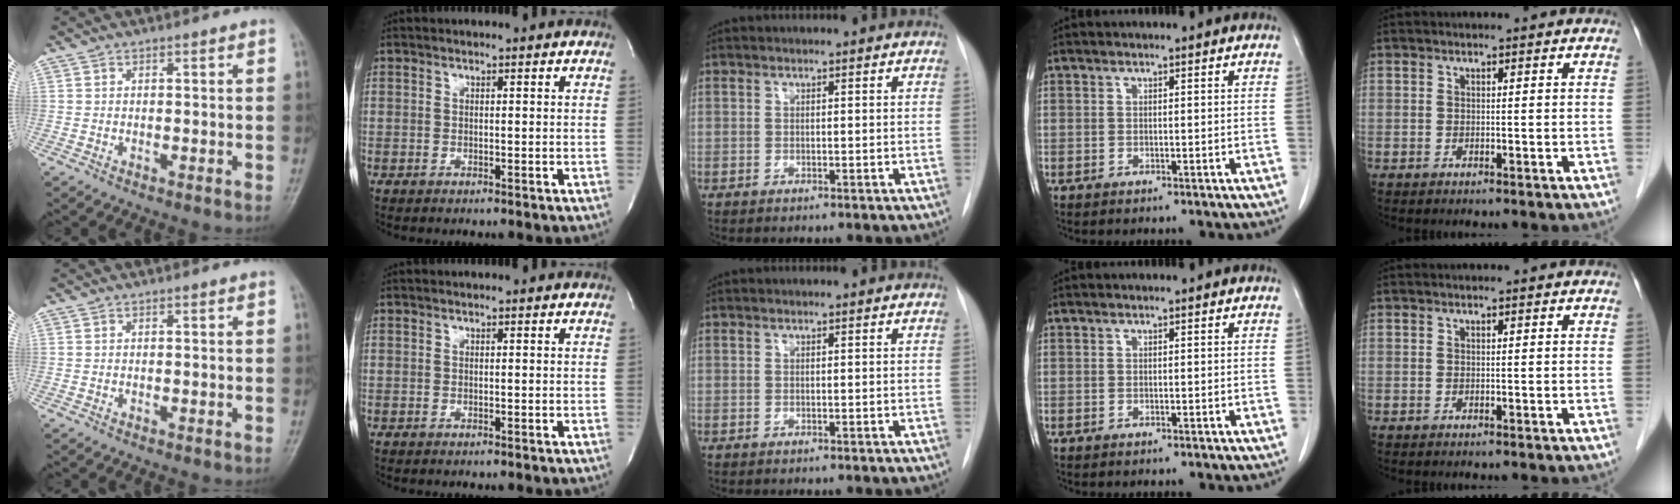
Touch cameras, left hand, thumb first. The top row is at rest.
{}